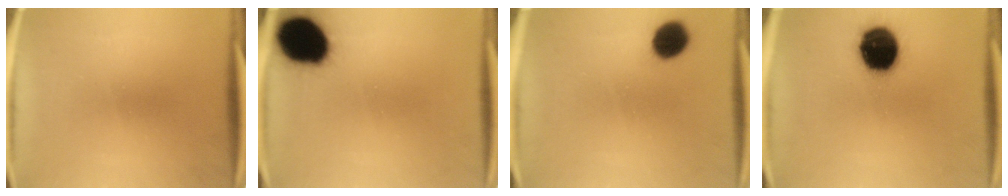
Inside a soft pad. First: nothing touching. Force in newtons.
{"total": 18.7}
{"total": 7.8}
{"total": 17.0}